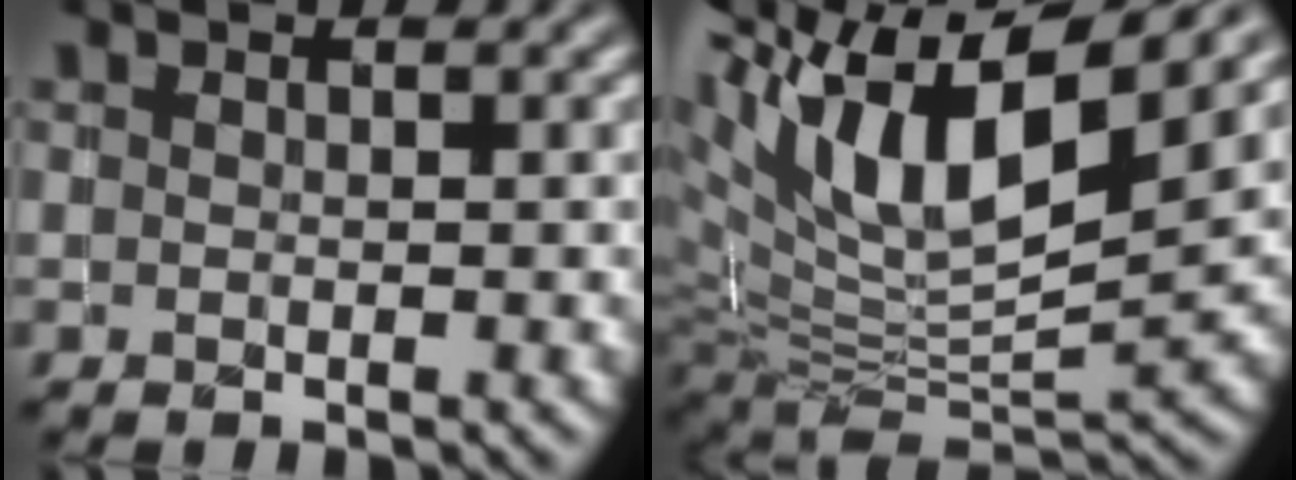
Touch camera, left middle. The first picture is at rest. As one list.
[{"total": 12.7, "force": [5.5, 4.7, 10.4], "torque": [-0.178, 0.018, 0.094]}]